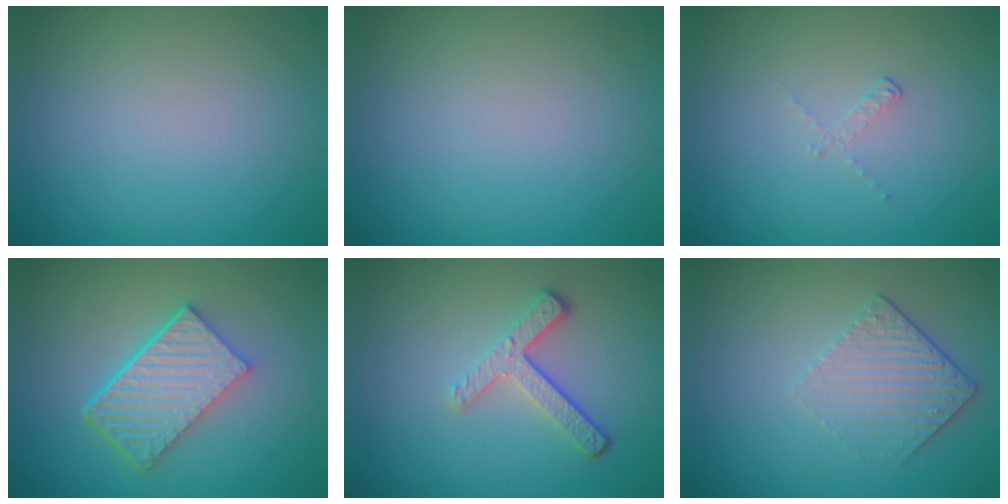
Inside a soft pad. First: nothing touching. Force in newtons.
{"total": 0.0}
{"total": 0.8, "press": 0.3, "slide": 0.7}
{"total": 6.6, "press": 4.4, "slide": 4.9}
{"total": 3.2, "press": 2.4, "slide": 2.0}
{"total": 3.3, "press": 2.8, "slide": 1.8}